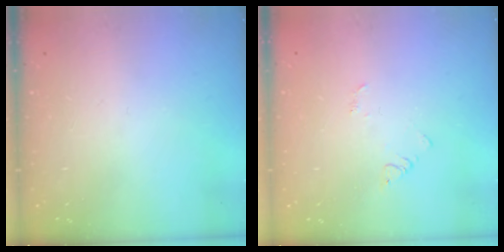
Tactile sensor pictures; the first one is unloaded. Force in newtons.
{"total": 2.9, "press": 2.9, "slide": 0.3}